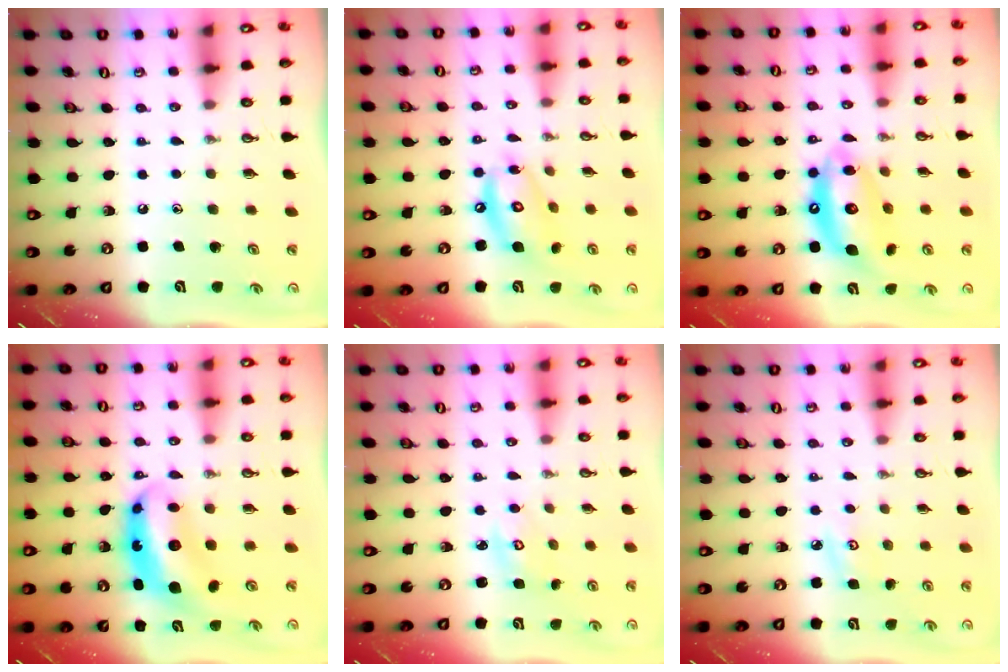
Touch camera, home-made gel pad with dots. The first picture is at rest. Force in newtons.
{"total": 13.0, "press": 13.0, "slide": 1.1}
{"total": 14.6, "press": 14.5, "slide": 1.8}
{"total": 8.4, "press": 8.3, "slide": 0.9}
{"total": 3.4, "press": 3.4, "slide": 0.3}
{"total": 4.0, "press": 4.0, "slide": 0.5}